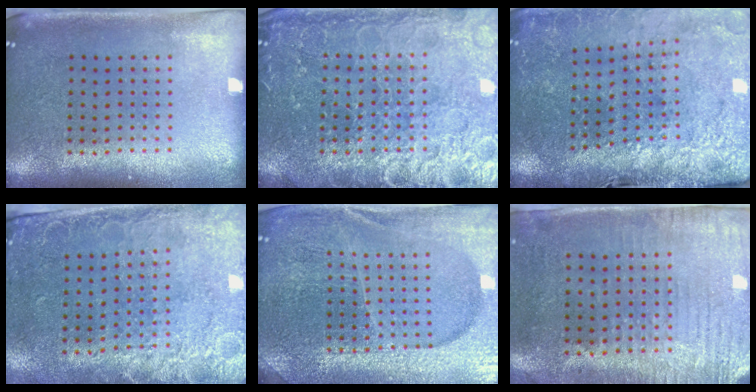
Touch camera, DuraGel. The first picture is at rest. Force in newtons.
{"total": 6.9, "press": 6.8, "slide": 0.9}
{"total": 3.2, "press": 3.1, "slide": 0.7}
{"total": 2.5, "press": 2.1, "slide": 1.4}
{"total": 4.9, "press": 4.5, "slide": 1.9}
{"total": 3.0, "press": 2.5, "slide": 1.6}